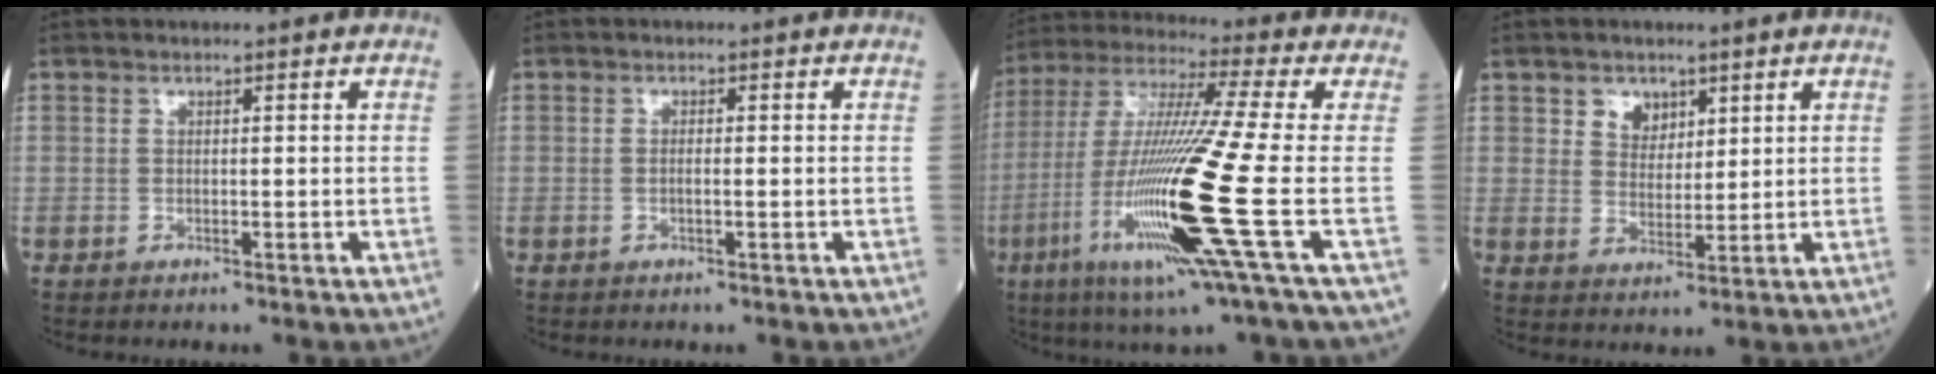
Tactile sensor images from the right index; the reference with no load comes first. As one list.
[{"total": 1.0, "force": [-0.1, 0.1, 1.0], "torque": [-0.021, 0.001, 0.000]}, {"total": 19.8, "force": [-5.7, -1.1, 18.9], "torque": [-0.408, -0.033, -0.120]}, {"total": 4.1, "force": [2.4, 2.9, 1.5], "torque": [-0.026, 0.003, 0.048]}]